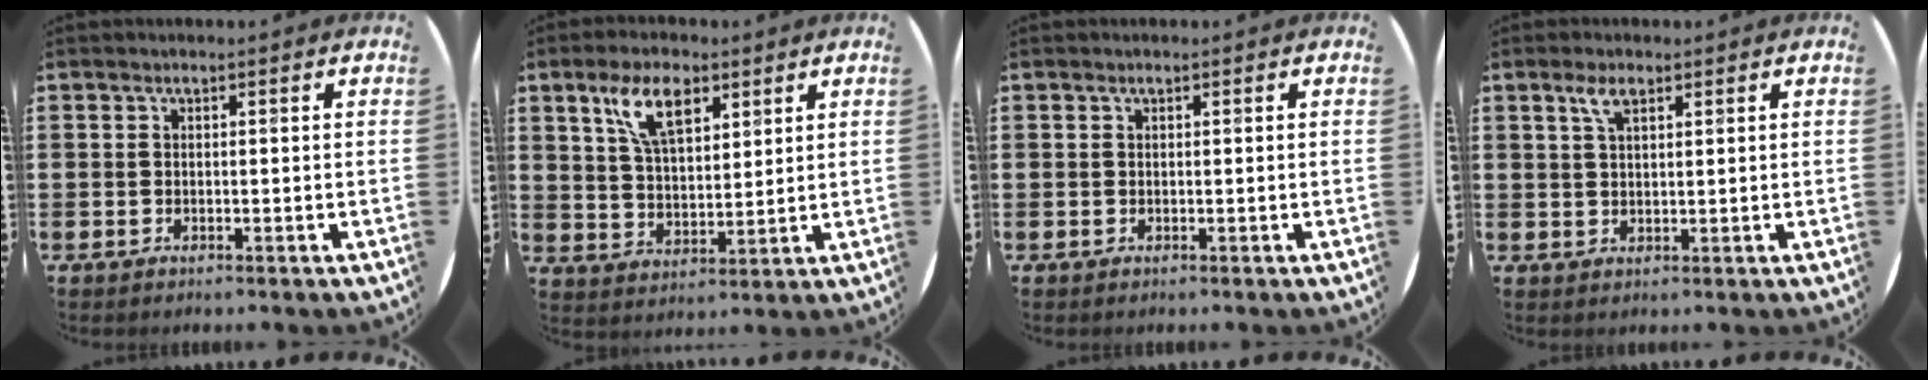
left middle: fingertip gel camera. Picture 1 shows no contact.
{"total": 8.2, "force": [4.8, 3.8, 5.4], "torque": [-0.113, 0.007, 0.086]}
{"total": 0.0}
{"total": 3.0, "force": [1.9, 1.1, 2.1], "torque": [-0.037, 0.005, 0.030]}